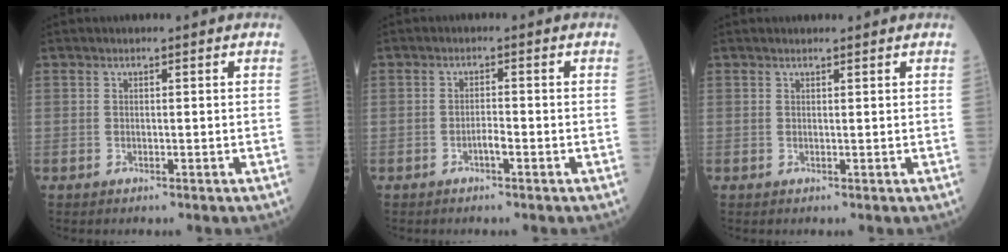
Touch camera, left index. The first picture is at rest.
{"total": 1.5, "force": [-0.9, 0.1, 1.2], "torque": [-0.020, 0.002, -0.016]}
{"total": 1.7, "force": [1.7, 0.1, 0.4], "torque": [-0.010, 0.011, 0.023]}